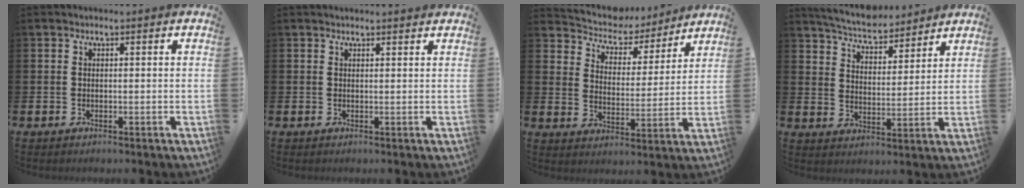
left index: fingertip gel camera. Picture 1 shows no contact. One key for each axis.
{"total": 0.8, "fx": 0.8, "fy": -0.1, "fz": 0.1, "tx": 0.006, "ty": -0.004, "tz": 0.012}
{"total": 6.4, "fx": 6.0, "fy": 2.3, "fz": 0.6, "tx": -0.046, "ty": -0.047, "tz": 0.102}
{"total": 5.7, "fx": 5.5, "fy": 1.1, "fz": 0.9, "tx": -0.047, "ty": -0.034, "tz": 0.097}